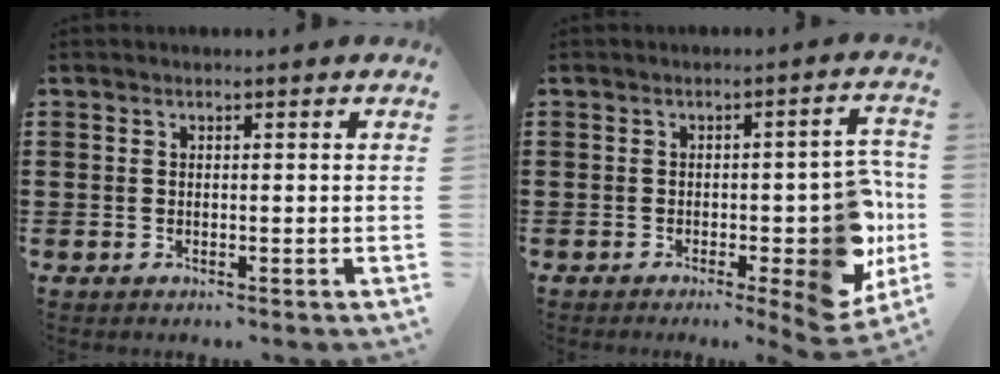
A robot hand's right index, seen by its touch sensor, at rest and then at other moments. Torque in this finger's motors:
{"motor_torque": [1.15, 0.08, 0.94, 0.13]}